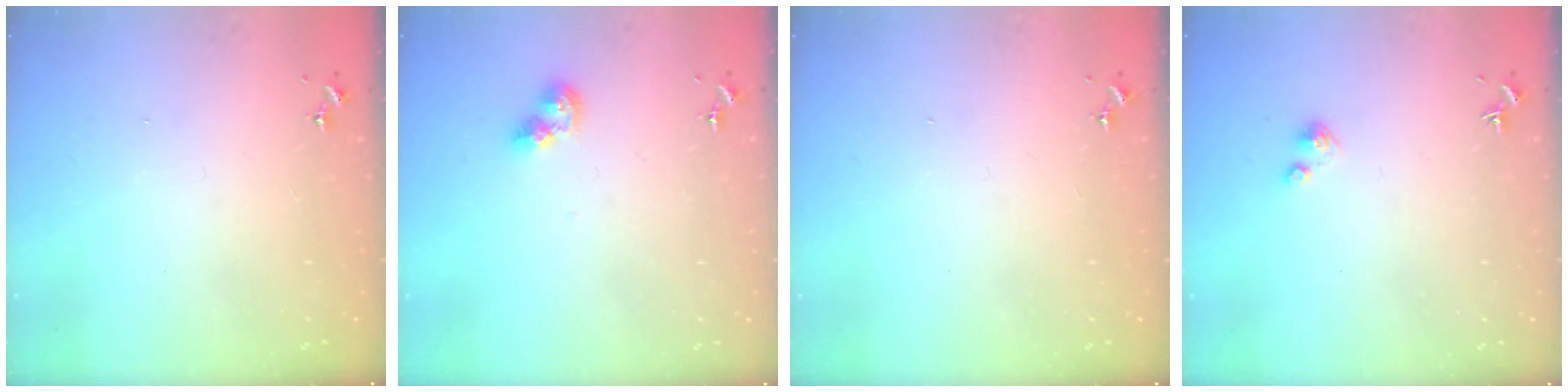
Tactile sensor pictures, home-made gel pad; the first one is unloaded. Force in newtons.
{"total": 9.0, "press": 9.0, "slide": 0.9}
{"total": 0.0}
{"total": 3.0, "press": 3.0, "slide": 0.3}